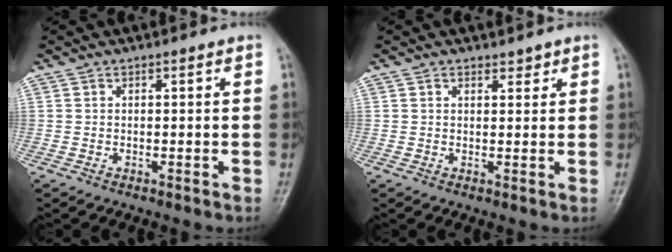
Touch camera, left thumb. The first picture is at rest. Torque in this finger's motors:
{"motor_torque": [-0.47, 0.30, -0.47, -0.12, 0.05]}